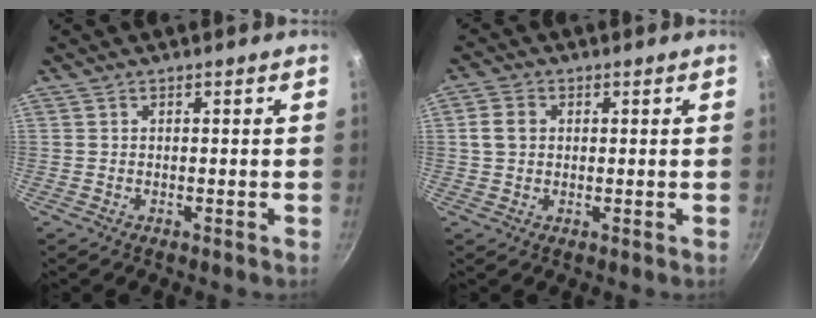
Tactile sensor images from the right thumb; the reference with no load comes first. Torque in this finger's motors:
{"motor_torque": [1.34, 1.43, 0.95, 0.16, 0.36]}